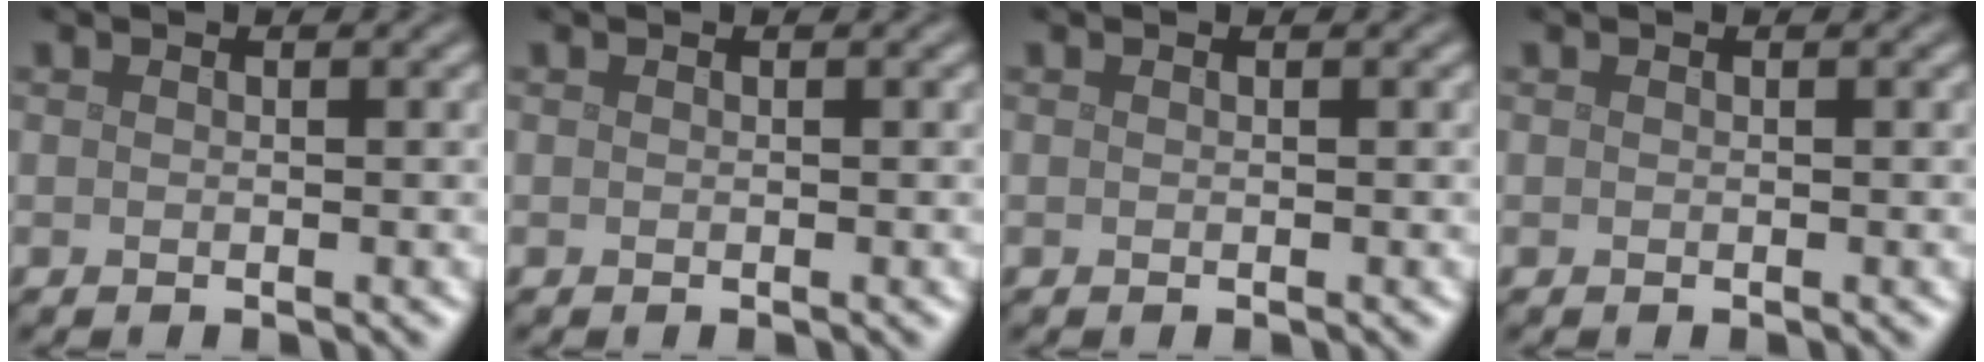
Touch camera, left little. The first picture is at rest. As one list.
[{"total": 0.0}, {"total": 0.0}, {"total": 0.0}]